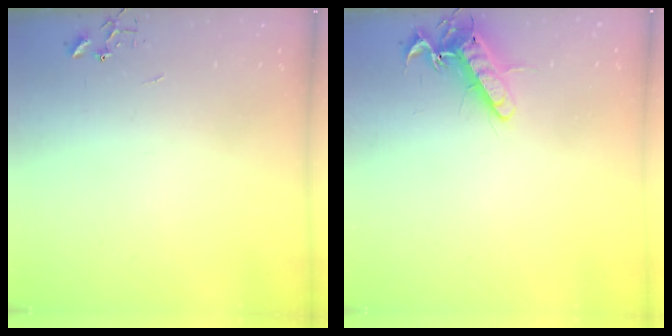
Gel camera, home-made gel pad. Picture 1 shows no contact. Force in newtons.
{"total": 13.6, "press": 13.6, "slide": 1.4}